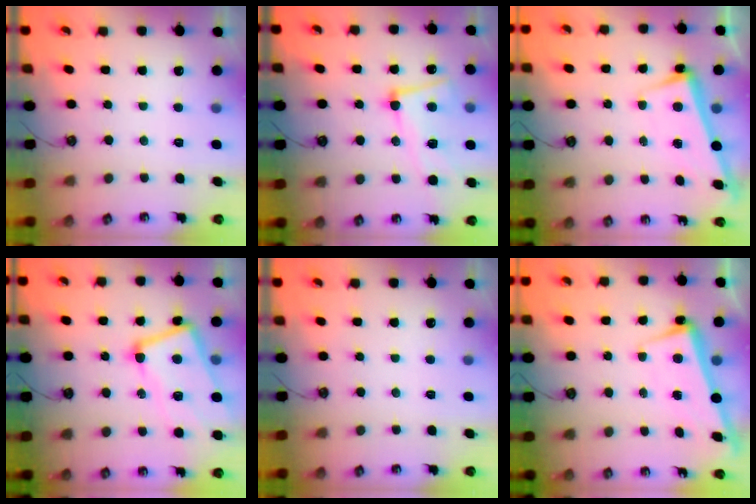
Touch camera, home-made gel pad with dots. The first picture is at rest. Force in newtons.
{"total": 7.8, "press": 7.6, "slide": 1.4}
{"total": 2.7, "press": 2.6, "slide": 0.7}
{"total": 8.4, "press": 8.3, "slide": 1.6}
{"total": 0.0}
{"total": 2.3, "press": 2.2, "slide": 0.9}